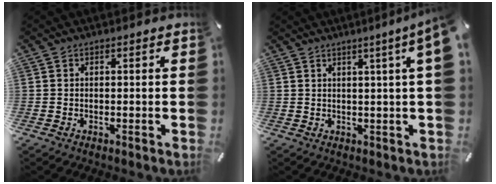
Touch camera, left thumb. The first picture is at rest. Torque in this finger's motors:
{"motor_torque": [3.17, 1.84, 2.26, -0.51, 0.19]}